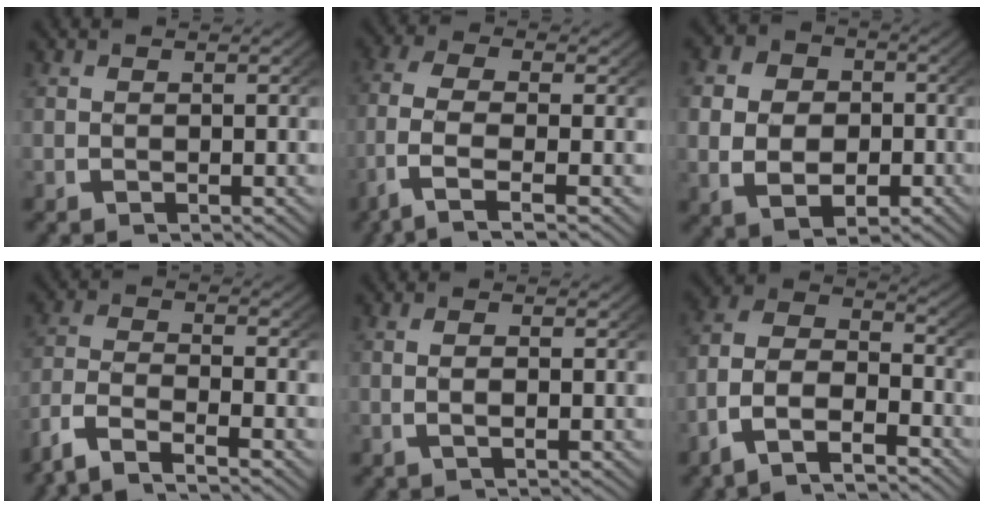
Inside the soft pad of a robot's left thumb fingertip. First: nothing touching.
{"total": 8.6, "force": [-2.4, 4.8, 6.7], "torque": [-0.169, -0.028, -0.032]}
{"total": 7.1, "force": [-0.6, 5.6, 4.3], "torque": [-0.082, -0.025, -0.001]}
{"total": 7.5, "force": [-4.7, 3.7, 4.5], "torque": [-0.105, -0.014, -0.077]}
{"total": 1.3, "force": [-0.1, 0.3, 1.3], "torque": [-0.028, 0.001, 0.000]}
{"total": 9.8, "force": [-2.8, 7.0, 6.3], "torque": [-0.134, -0.027, -0.057]}